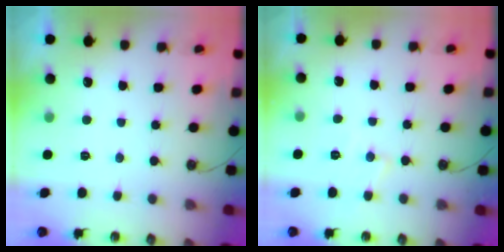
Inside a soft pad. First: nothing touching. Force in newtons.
{"total": 6.5, "press": 6.5, "slide": 0.4}